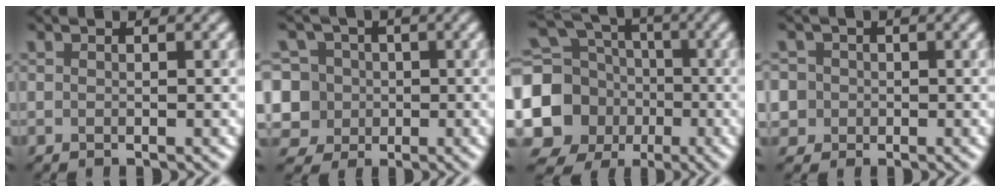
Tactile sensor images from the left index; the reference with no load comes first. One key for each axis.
{"total": 8.6, "fx": 0.5, "fy": 7.9, "fz": 3.4, "tx": -0.064, "ty": 0.028, "tz": -0.027}
{"total": 13.5, "fx": -2.7, "fy": 12.2, "fz": 5.0, "tx": -0.134, "ty": -0.040, "tz": -0.071}
{"total": 4.7, "fx": 0.4, "fy": 4.5, "fz": 1.5, "tx": -0.030, "ty": 0.031, "tz": -0.014}